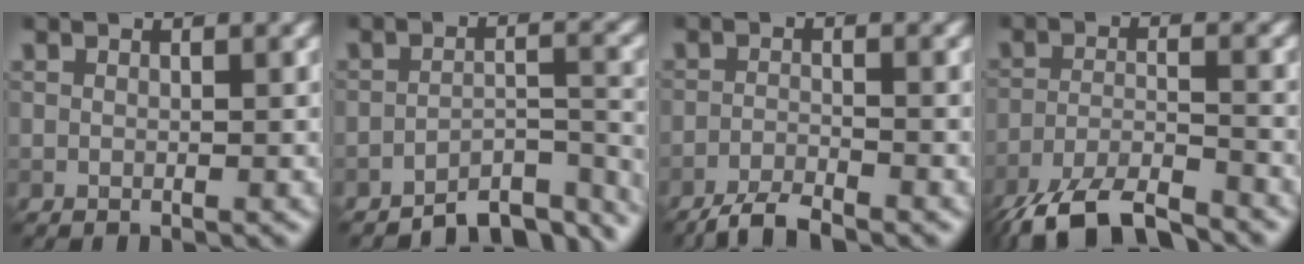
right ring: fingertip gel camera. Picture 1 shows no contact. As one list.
[{"total": 6.3, "force": [-5.8, 1.3, 2.0], "torque": [-0.027, -0.008, -0.082]}, {"total": 3.3, "force": [-3.0, 0.1, 1.4], "torque": [-0.033, 0.001, -0.061]}, {"total": 8.2, "force": [-7.0, 1.5, 4.0], "torque": [-0.083, -0.006, -0.128]}]